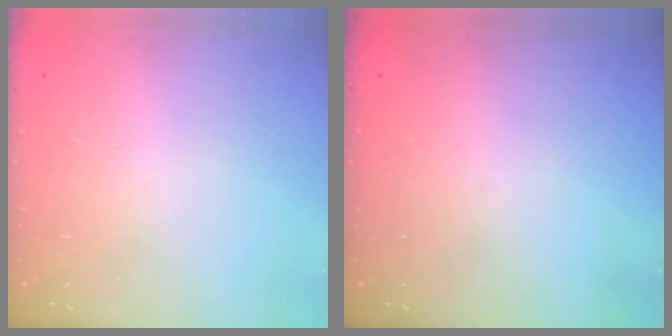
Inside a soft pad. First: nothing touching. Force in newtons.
{"total": 0.0}